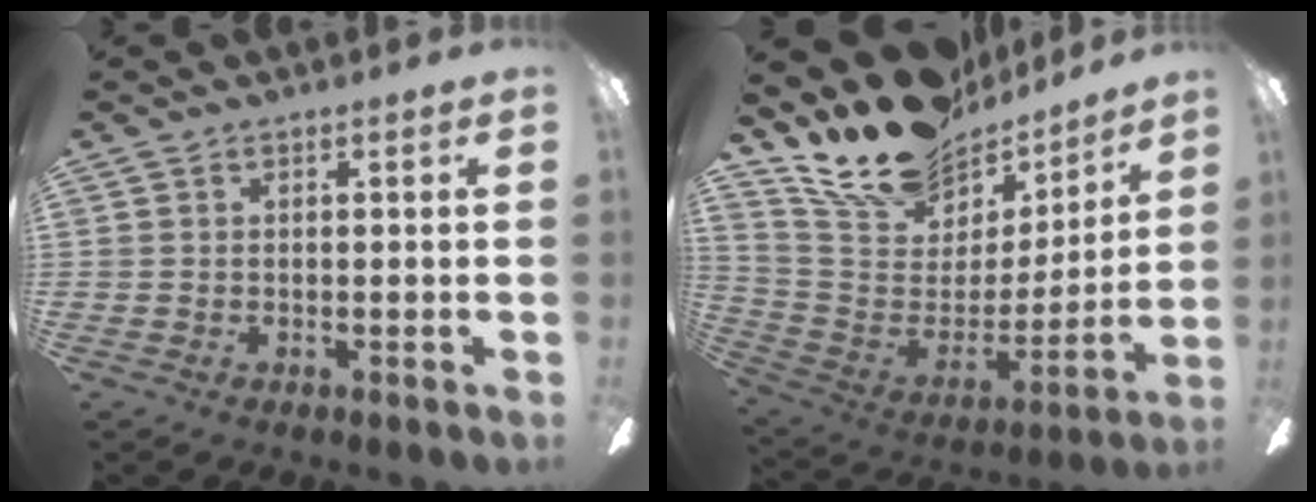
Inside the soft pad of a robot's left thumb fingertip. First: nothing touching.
{"total": 20.3, "force": [16.5, 9.6, 7.1], "torque": [-0.133, -0.119, 0.303]}